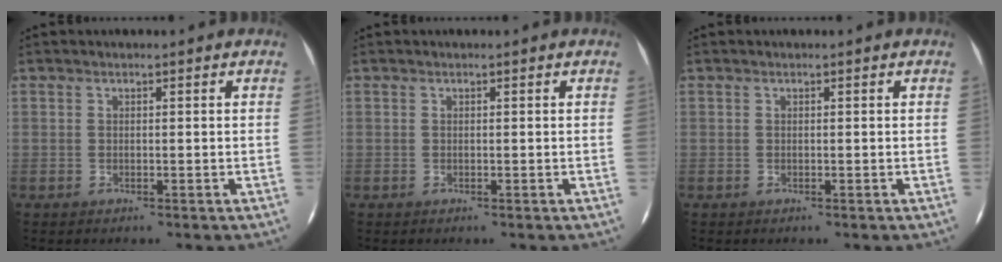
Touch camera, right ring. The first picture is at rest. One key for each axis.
{"total": 0.0}
{"total": 0.0}